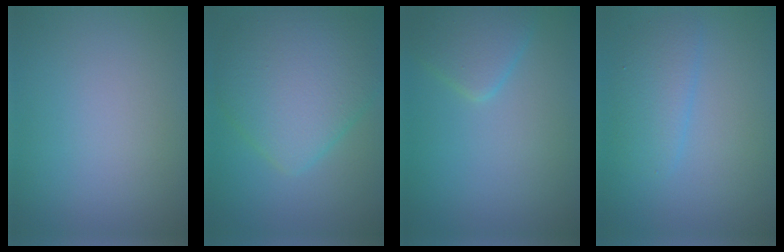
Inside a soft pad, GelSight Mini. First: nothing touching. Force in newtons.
{"total": 7.7, "press": 7.7, "slide": 0.2}
{"total": 2.7, "press": 2.7, "slide": 0.1}
{"total": 2.4, "press": 2.4, "slide": 0.1}